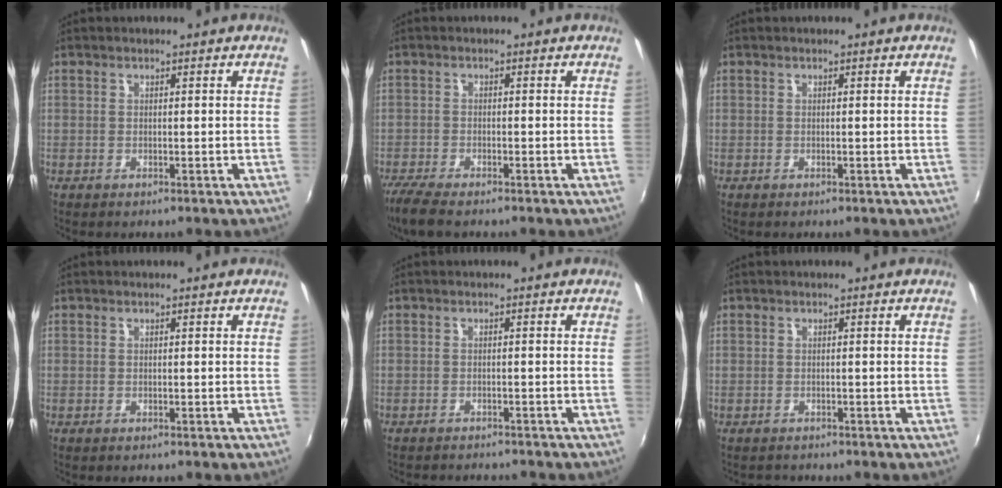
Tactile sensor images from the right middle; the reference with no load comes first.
{"total": 5.9, "force": [-4.8, 1.2, 3.4], "torque": [-0.092, -0.025, -0.090]}
{"total": 0.0}
{"total": 0.0}
{"total": 4.5, "force": [-4.2, 0.8, 1.3], "torque": [-0.036, -0.014, -0.063]}
{"total": 1.3, "force": [-1.0, 0.7, -0.2], "torque": [-0.001, 0.001, -0.018]}